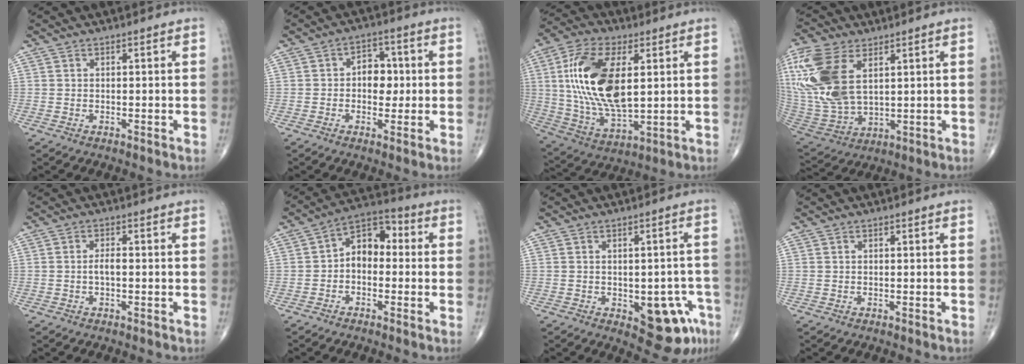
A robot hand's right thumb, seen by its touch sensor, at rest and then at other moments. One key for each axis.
{"total": 6.0, "fx": 0.1, "fy": 4.4, "fz": 4.2, "tx": -0.027, "ty": 0.010, "tz": -0.006}
{"total": 19.6, "fx": 3.6, "fy": 9.5, "fz": 16.7, "tx": -0.320, "ty": -0.014, "tz": 0.069}
{"total": 19.8, "fx": 6.3, "fy": 11.0, "fz": 15.2, "tx": -0.353, "ty": -0.022, "tz": 0.129}
{"total": 2.0, "fx": -0.4, "fy": 0.8, "fz": 1.8, "tx": -0.033, "ty": 0.006, "tz": -0.008}
{"total": 8.4, "fx": -0.4, "fy": 5.7, "fz": 6.1, "tx": -0.062, "ty": 0.034, "tz": -0.028}
{"total": 10.4, "fx": -4.0, "fy": 5.1, "fz": 8.2, "tx": -0.063, "ty": 0.017, "tz": -0.040}
{"total": 0.0}